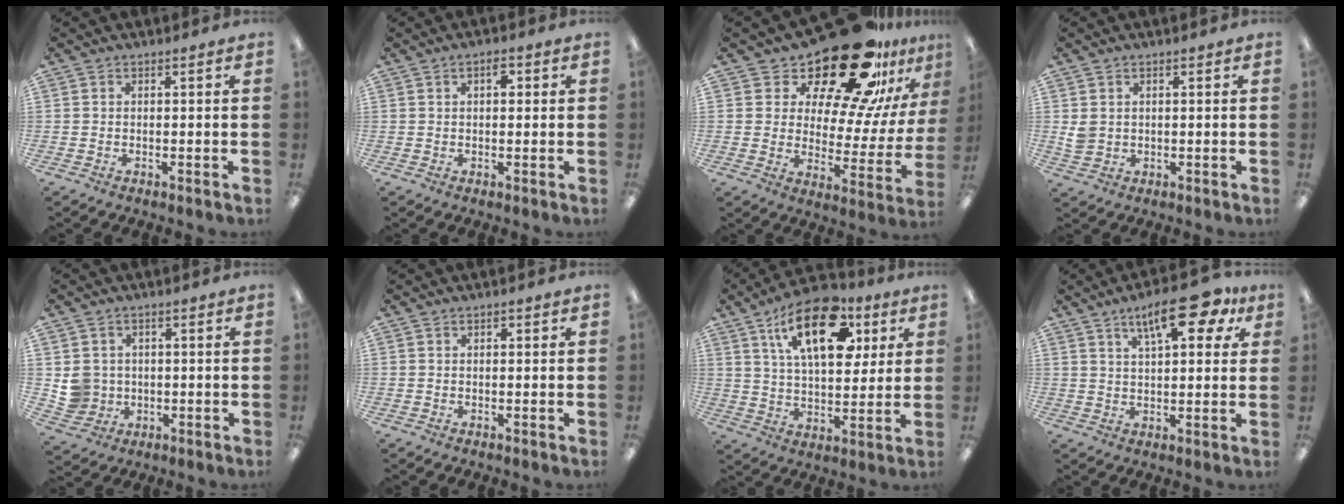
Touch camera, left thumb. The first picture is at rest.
{"total": 2.9, "force": [1.2, 1.4, 2.2], "torque": [-0.022, -0.003, 0.013]}
{"total": 24.6, "force": [19.1, 8.2, 13.0], "torque": [-0.205, -0.134, 0.319]}
{"total": 3.1, "force": [0.9, 2.7, 1.3], "torque": [-0.019, 0.001, 0.018]}
{"total": 5.6, "force": [0.7, 5.5, 0.7], "torque": [-0.015, 0.006, 0.020]}
{"total": 0.6, "force": [0.3, 0.4, 0.3], "torque": [-0.005, 0.004, 0.005]}
{"total": 19.7, "force": [9.4, 10.2, 14.0], "torque": [-0.206, -0.024, 0.157]}
{"total": 14.2, "force": [7.6, 5.5, 10.7], "torque": [-0.153, -0.028, 0.121]}